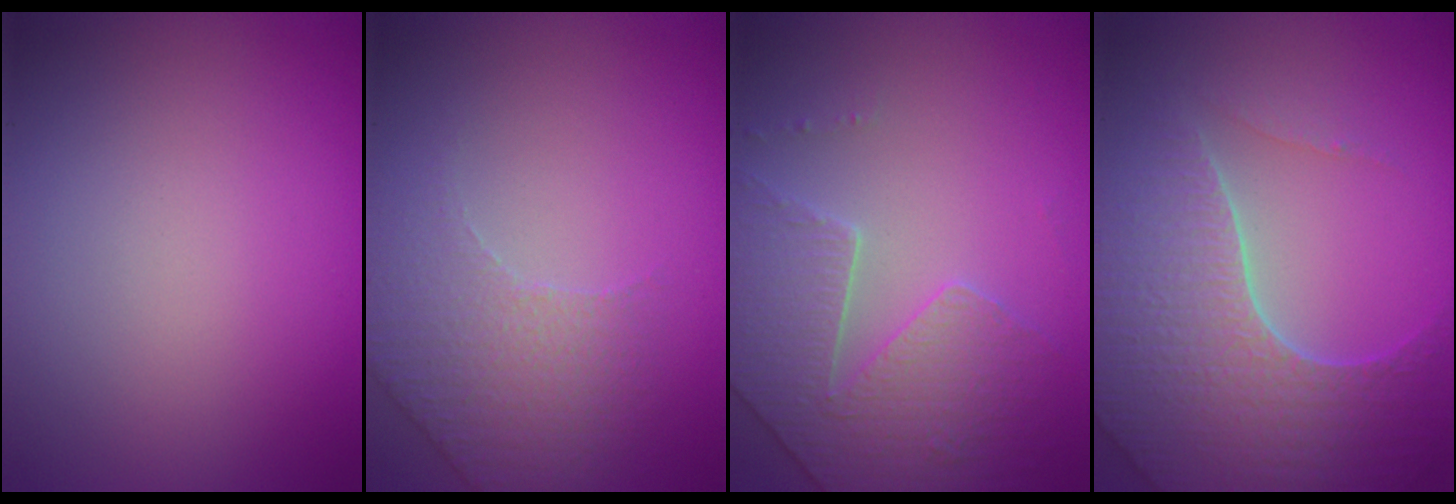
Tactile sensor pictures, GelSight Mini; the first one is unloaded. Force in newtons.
{"total": 2.2, "press": 2.0, "slide": 1.0}
{"total": 4.0, "press": 3.9, "slide": 1.1}
{"total": 6.9, "press": 6.7, "slide": 1.5}